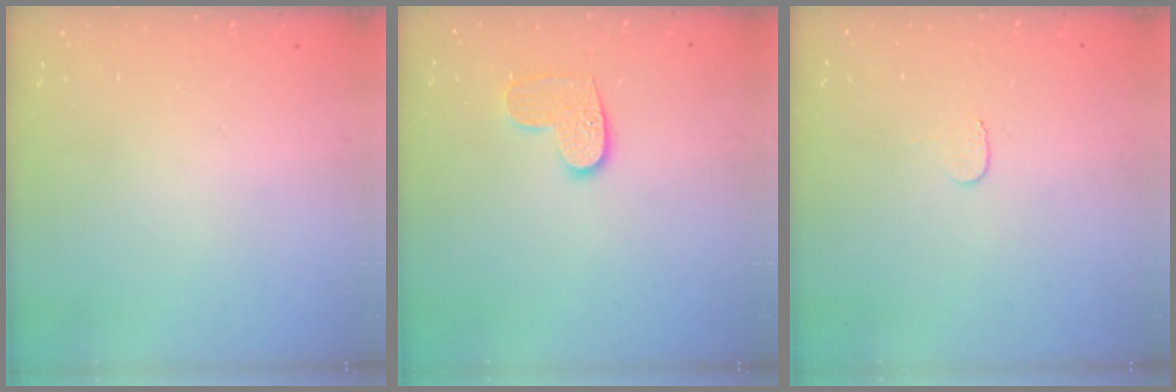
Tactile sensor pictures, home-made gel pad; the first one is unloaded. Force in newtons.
{"total": 7.4, "press": 7.4, "slide": 0.2}
{"total": 3.0, "press": 3.0, "slide": 0.3}